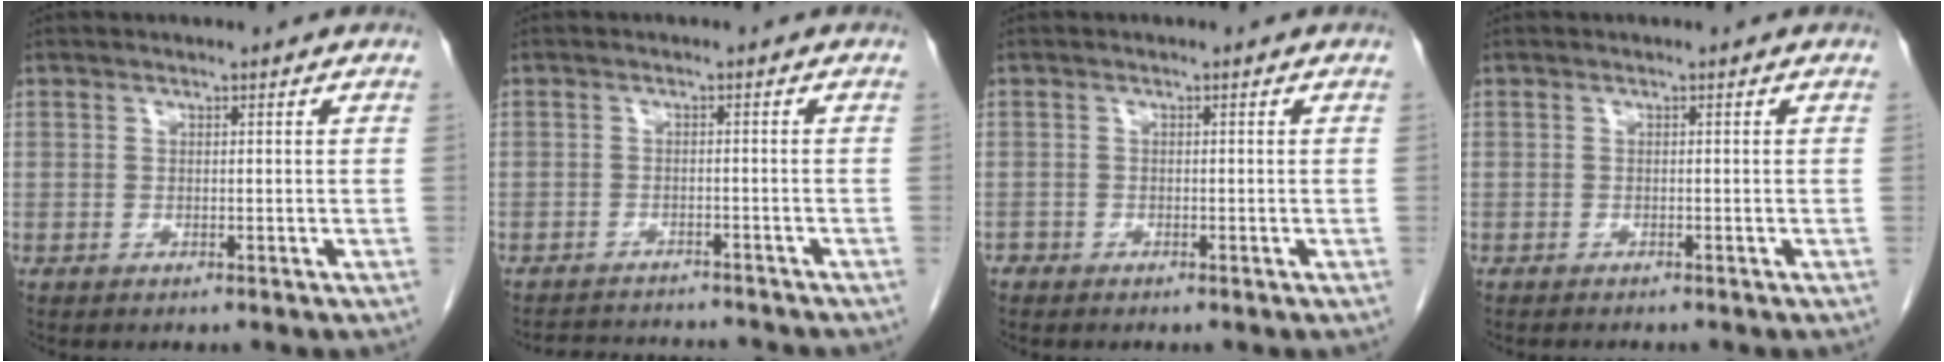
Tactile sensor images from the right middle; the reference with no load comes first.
{"total": 8.5, "force": [-8.2, 1.3, 2.1], "torque": [-0.030, 0.001, -0.107]}
{"total": 0.8, "force": [-0.7, 0.4, 0.0], "torque": [-0.006, 0.001, -0.015]}
{"total": 1.6, "force": [-1.5, 0.2, 0.6], "torque": [-0.011, -0.004, -0.018]}